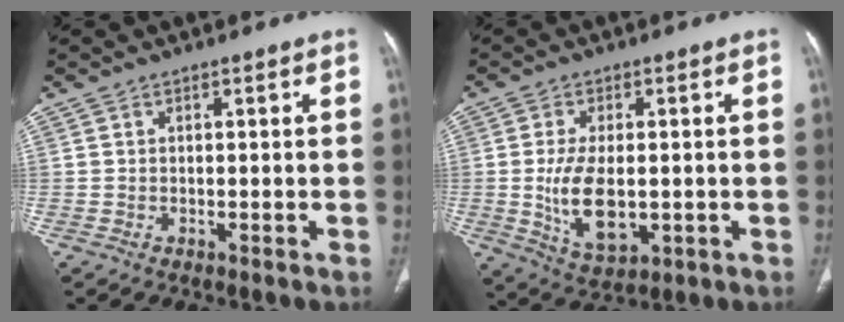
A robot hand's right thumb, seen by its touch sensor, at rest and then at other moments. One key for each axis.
{"total": 10.5, "fx": -1.0, "fy": 5.6, "fz": 8.9, "tx": -0.160, "ty": -0.013, "tz": -0.006}